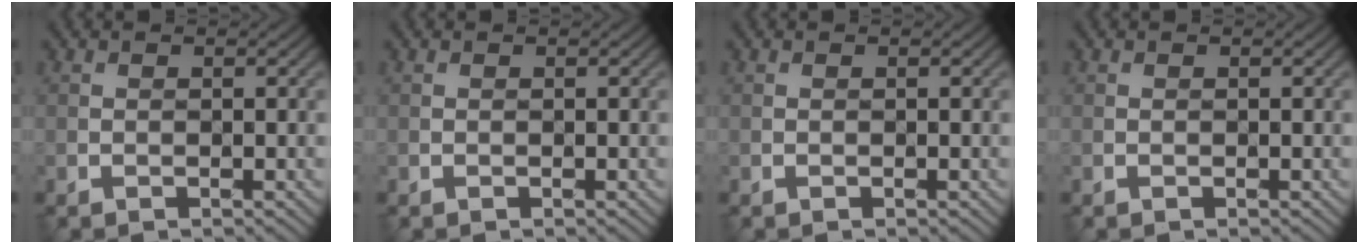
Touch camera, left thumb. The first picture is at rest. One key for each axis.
{"total": 0.0}
{"total": 0.0}
{"total": 0.0}